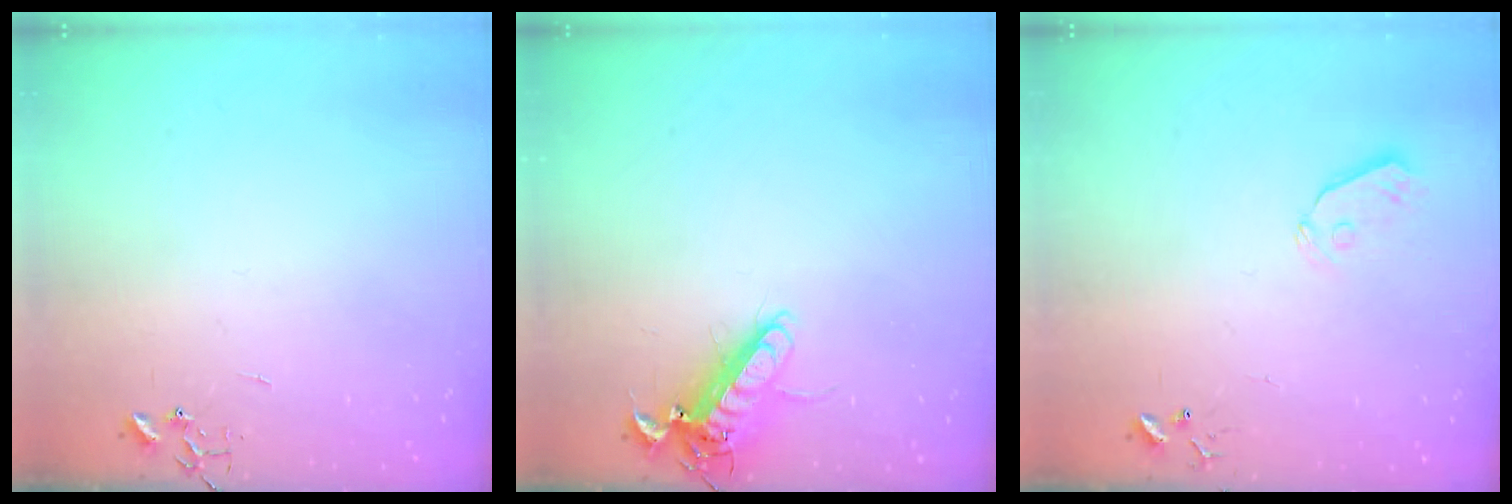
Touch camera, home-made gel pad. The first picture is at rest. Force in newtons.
{"total": 13.2, "press": 13.0, "slide": 2.1}
{"total": 6.1, "press": 6.1, "slide": 0.5}